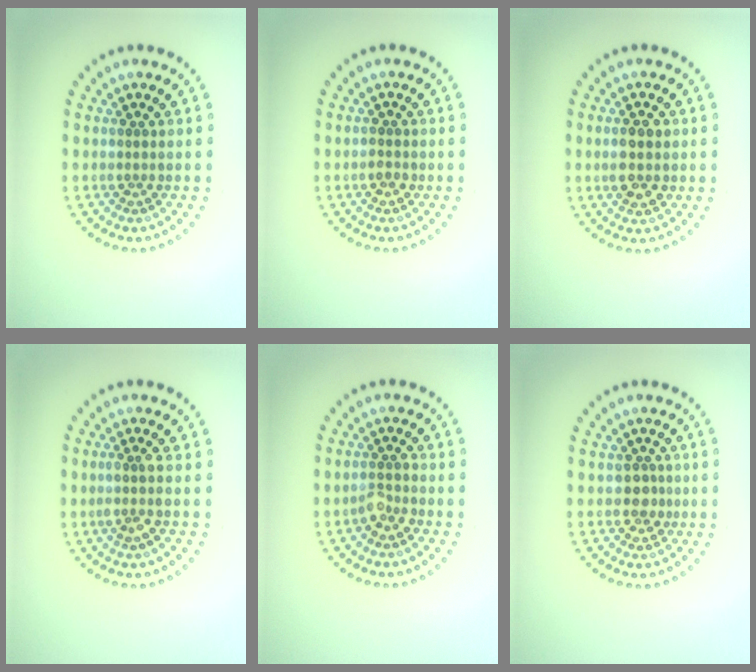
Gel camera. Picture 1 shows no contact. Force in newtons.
{"total": 0.9, "press": 0.9, "slide": 0.3}
{"total": 3.0, "press": 3.0, "slide": 0.1}
{"total": 1.6, "press": 1.4, "slide": 0.8}
{"total": 1.6, "press": 1.3, "slide": 0.8}
{"total": 1.7, "press": 1.4, "slide": 1.0}